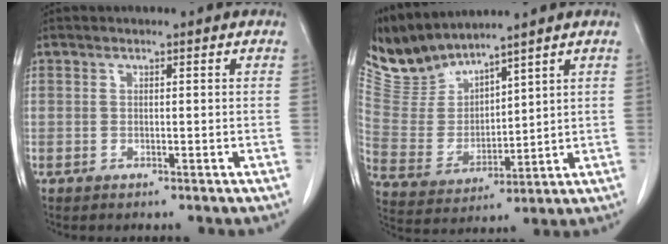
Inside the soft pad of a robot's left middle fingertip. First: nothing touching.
{"total": 8.3, "force": [8.2, 0.6, 0.9], "torque": [-0.044, 0.003, 0.189]}